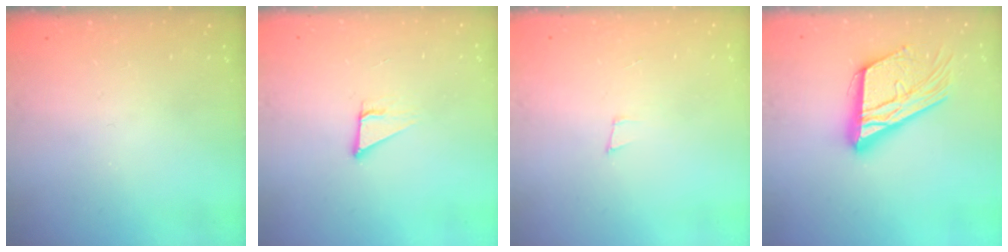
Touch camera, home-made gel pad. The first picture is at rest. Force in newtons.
{"total": 2.9, "press": 2.9, "slide": 0.2}
{"total": 3.3, "press": 1.9, "slide": 2.7}
{"total": 19.3, "press": 19.2, "slide": 1.8}